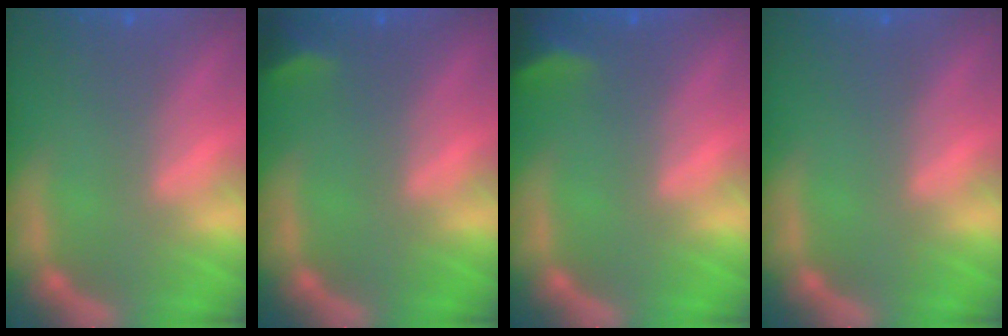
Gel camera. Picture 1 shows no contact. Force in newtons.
{"total": 1.9}
{"total": 2.9}
{"total": 0.0}